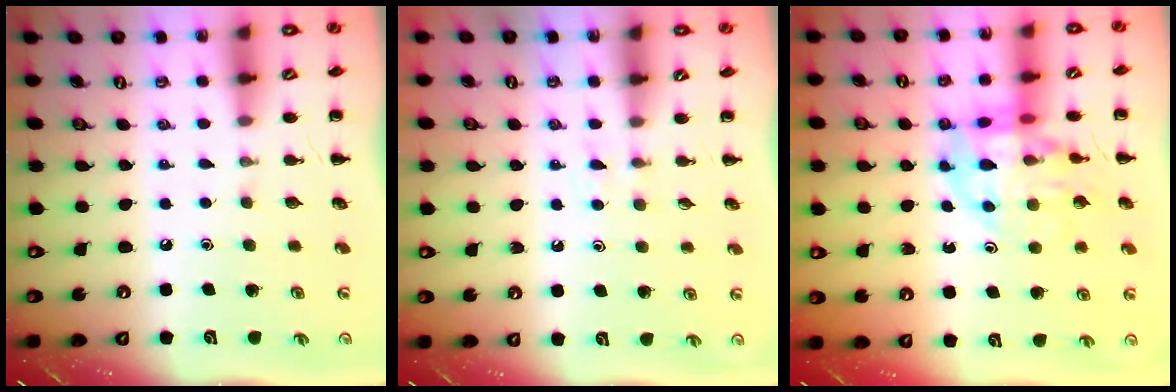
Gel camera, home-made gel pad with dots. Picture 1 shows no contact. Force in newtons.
{"total": 2.9, "press": 2.7, "slide": 1.2}
{"total": 12.5, "press": 12.4, "slide": 2.1}